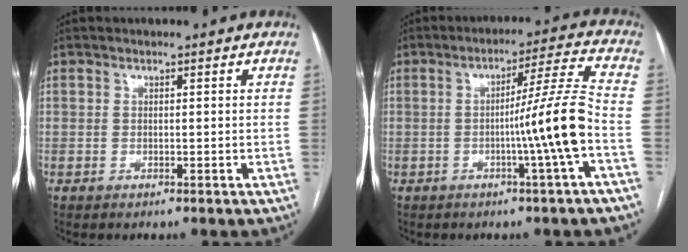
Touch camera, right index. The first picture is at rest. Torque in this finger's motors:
{"motor_torque": [0.97, -0.29, 0.71, 0.16]}